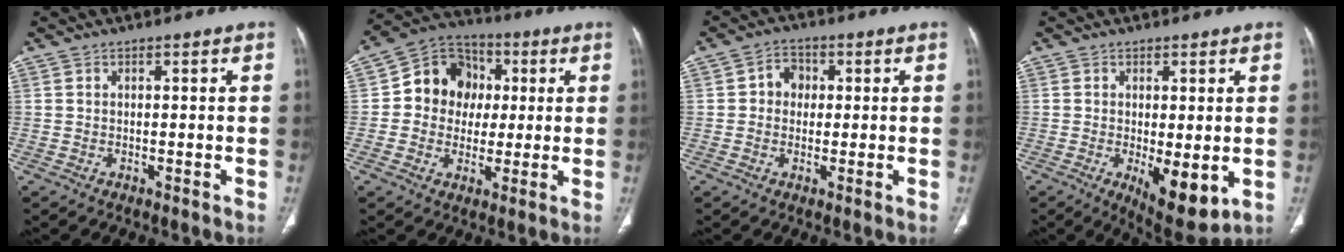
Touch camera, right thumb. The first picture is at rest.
{"total": 12.3, "force": [1.1, 10.9, 5.5], "torque": [-0.042, 0.018, 0.008]}
{"total": 4.4, "force": [0.5, 3.8, 2.2], "torque": [-0.010, 0.011, 0.001]}
{"total": 9.0, "force": [-1.8, 3.4, 8.2], "torque": [-0.116, -0.026, -0.018]}